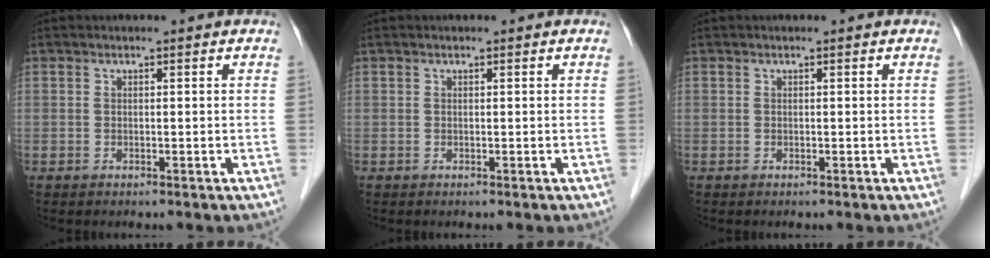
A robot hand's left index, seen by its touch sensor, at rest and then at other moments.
{"total": 0.0}
{"total": 0.0}